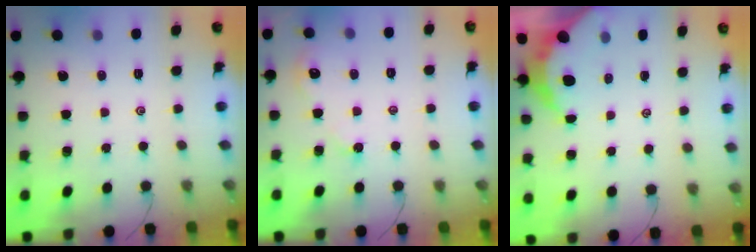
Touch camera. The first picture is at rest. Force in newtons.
{"total": 2.8, "press": 2.8, "slide": 0.4}
{"total": 5.0, "press": 5.0, "slide": 0.5}